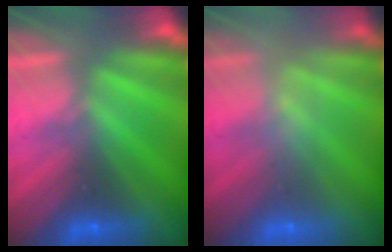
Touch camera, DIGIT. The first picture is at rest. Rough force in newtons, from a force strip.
{"total": 2.4}